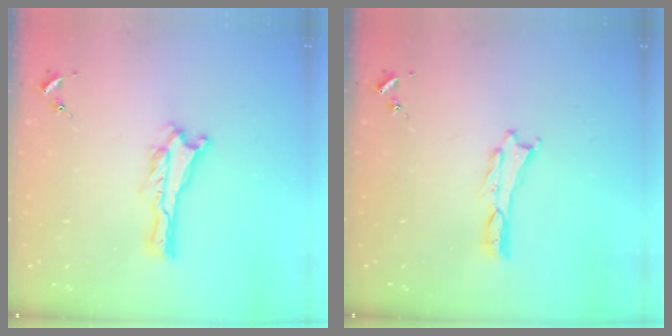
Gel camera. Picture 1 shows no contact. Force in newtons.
{"total": 0.0}